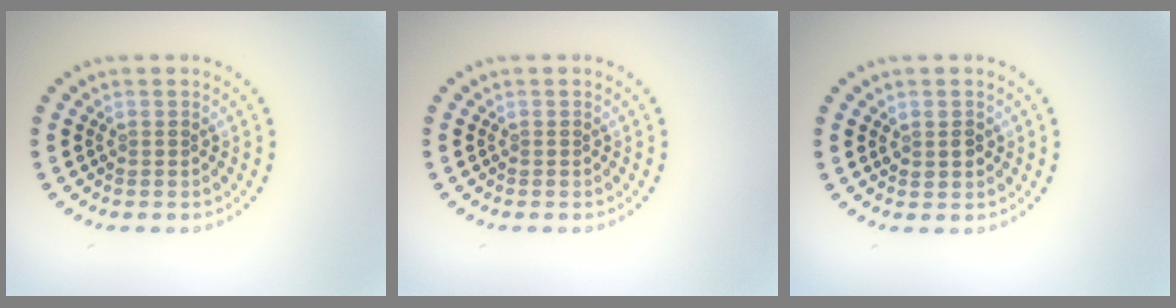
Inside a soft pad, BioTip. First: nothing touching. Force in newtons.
{"total": 0.0}
{"total": 1.4, "press": 1.4, "slide": 0.3}